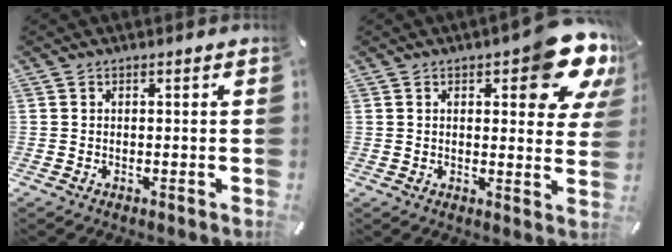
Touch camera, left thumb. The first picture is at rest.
{"total": 13.9, "force": [7.8, 5.0, 10.4], "torque": [-0.128, -0.054, 0.129]}